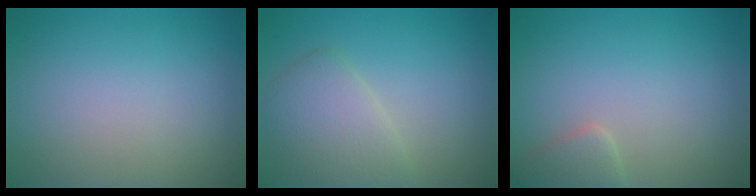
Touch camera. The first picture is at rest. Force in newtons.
{"total": 3.7, "press": 3.7, "slide": 0.1}
{"total": 1.8, "press": 1.8, "slide": 0.1}